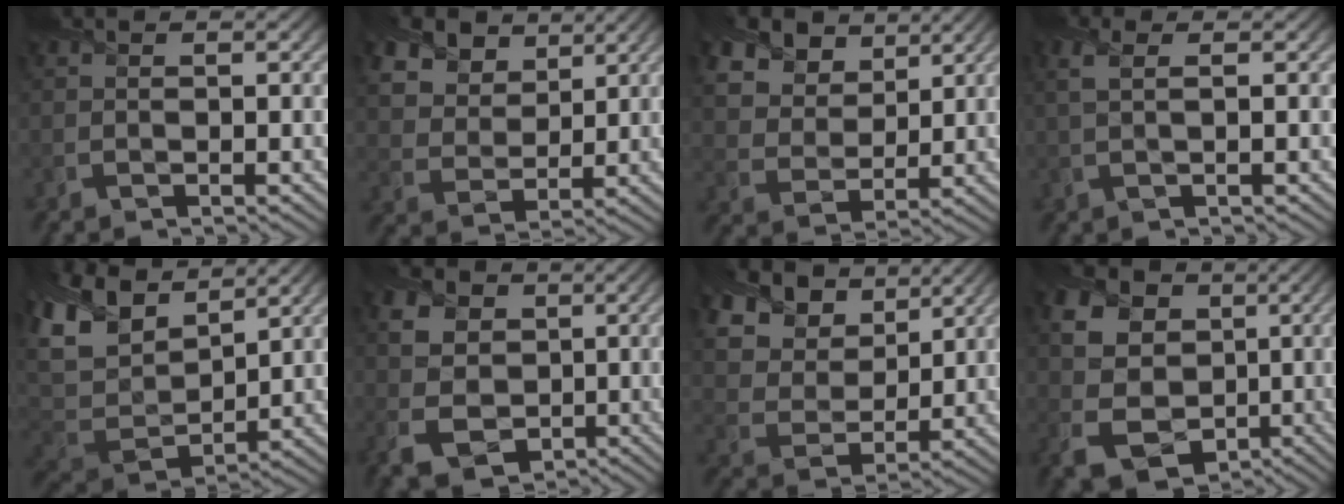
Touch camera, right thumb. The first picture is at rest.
{"total": 10.2, "force": [6.5, 6.4, 4.5], "torque": [-0.161, -0.007, 0.134]}
{"total": 12.0, "force": [7.6, 7.6, 5.3], "torque": [-0.183, 0.004, 0.157]}
{"total": 2.8, "force": [0.7, 0.7, 2.6], "torque": [-0.053, 0.011, 0.009]}
{"total": 12.5, "force": [6.3, 7.0, 8.2], "torque": [-0.216, 0.027, 0.117]}
{"total": 7.9, "force": [0.2, 6.4, 4.6], "torque": [-0.131, -0.007, -0.003]}
{"total": 14.5, "force": [9.0, 9.2, 6.5], "torque": [-0.203, 0.013, 0.190]}
{"total": 12.0, "force": [0.9, 9.9, 6.7], "torque": [-0.171, -0.003, 0.025]}